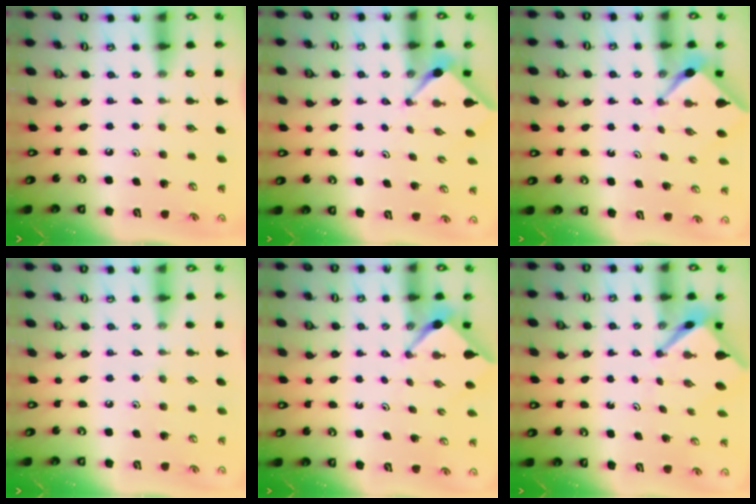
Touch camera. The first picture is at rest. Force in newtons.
{"total": 3.0, "press": 2.9, "slide": 0.4}
{"total": 2.2, "press": 2.2, "slide": 0.3}
{"total": 4.7, "press": 4.6, "slide": 0.7}
{"total": 2.4, "press": 2.4, "slide": 0.1}
{"total": 4.4, "press": 4.3, "slide": 0.5}